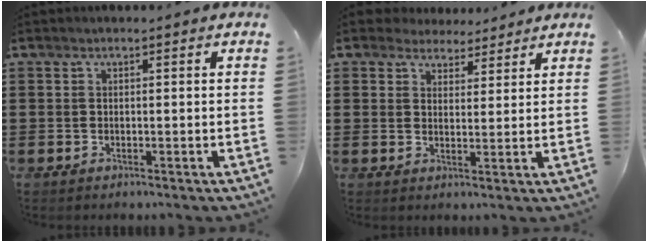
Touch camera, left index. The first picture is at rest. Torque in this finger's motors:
{"motor_torque": [2.14, 0.00, 0.34, 0.01]}